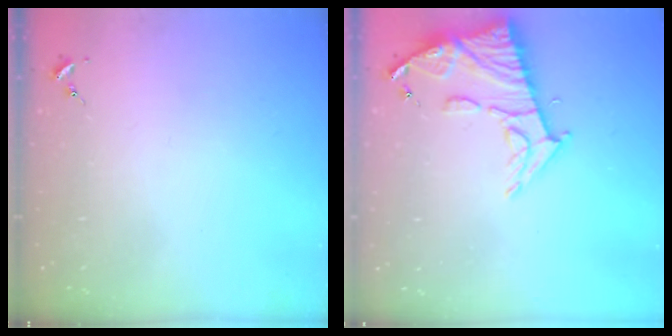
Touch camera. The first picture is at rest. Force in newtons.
{"total": 13.0, "press": 12.9, "slide": 1.4}